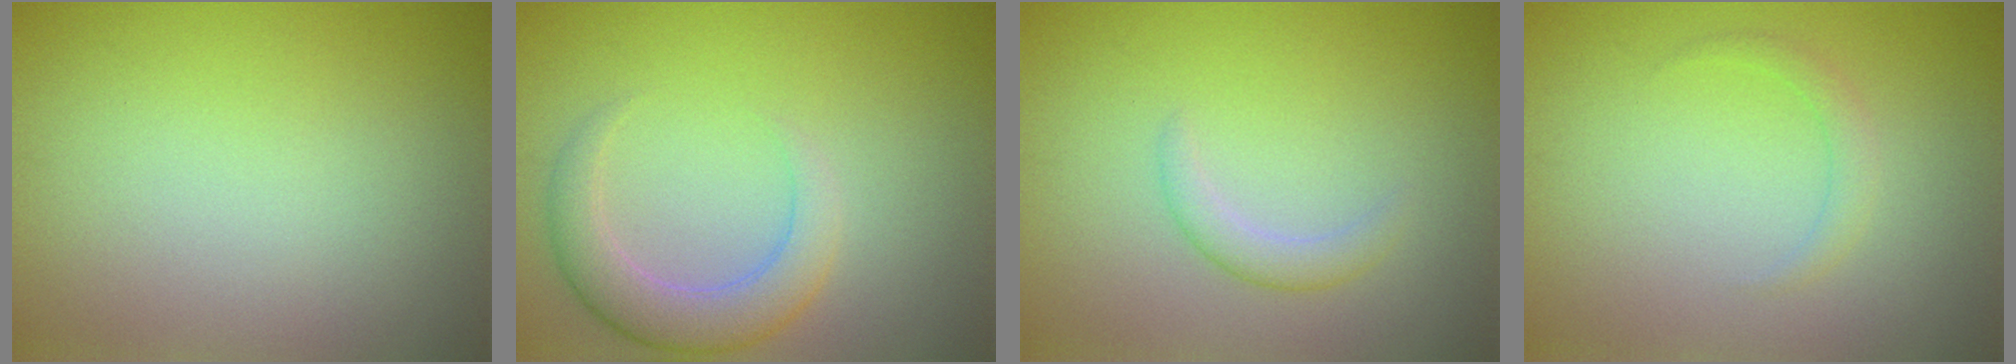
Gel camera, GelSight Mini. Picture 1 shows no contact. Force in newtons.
{"total": 4.0, "press": 3.9, "slide": 0.4}
{"total": 1.7, "press": 1.7, "slide": 0.1}
{"total": 0.8, "press": 0.8, "slide": 0.0}